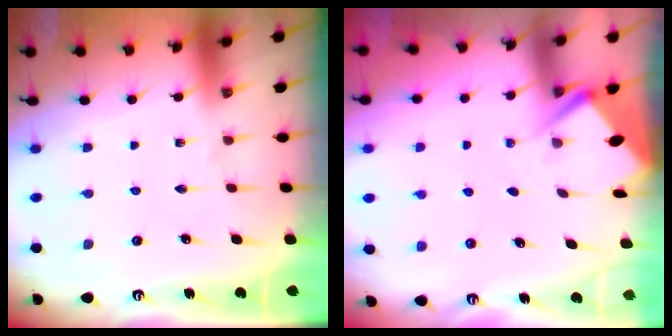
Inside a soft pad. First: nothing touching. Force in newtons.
{"total": 2.7, "press": 2.7, "slide": 0.4}